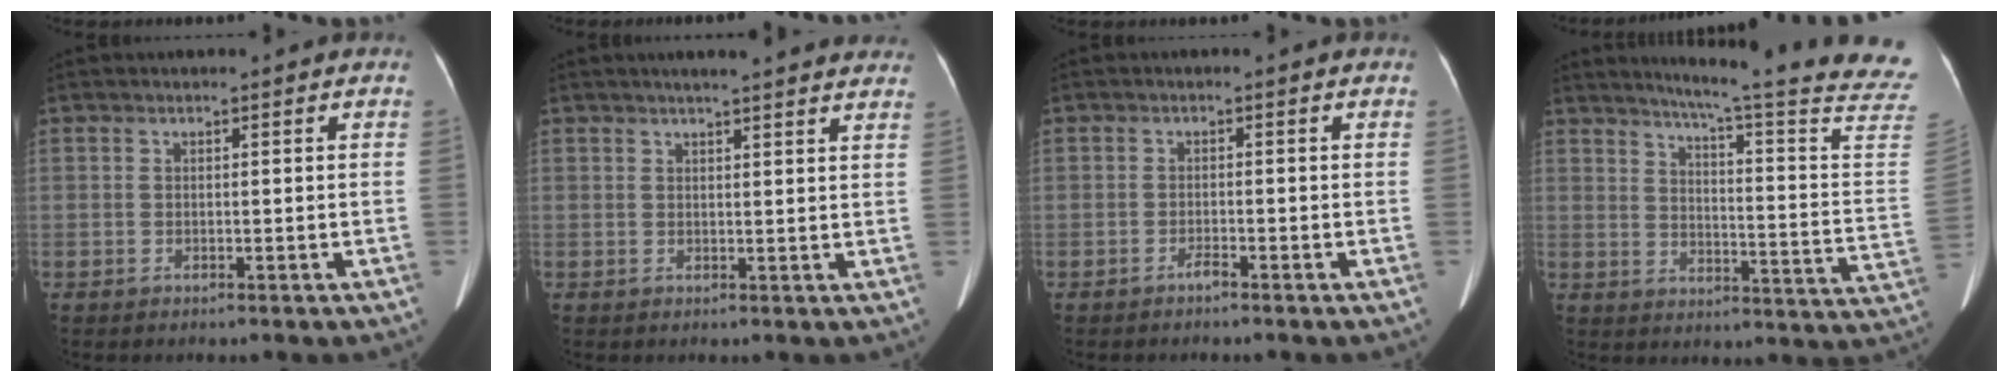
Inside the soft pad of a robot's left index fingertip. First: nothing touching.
{"total": 12.9, "force": [11.5, 1.3, 5.7], "torque": [-0.066, 0.021, 0.126]}
{"total": 0.9, "force": [-0.8, 0.0, 0.5], "torque": [-0.011, 0.000, -0.013]}
{"total": 25.4, "force": [22.7, -1.6, 11.4], "torque": [-0.161, -0.125, 0.265]}